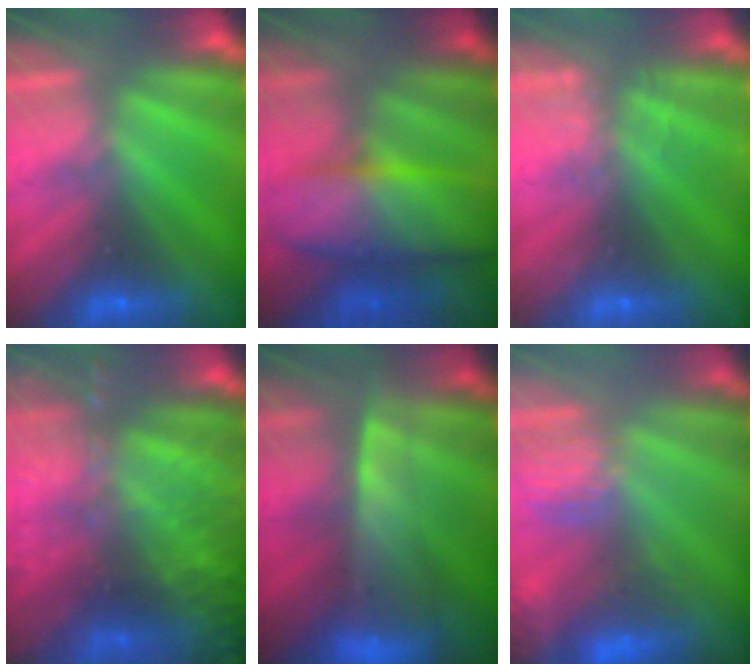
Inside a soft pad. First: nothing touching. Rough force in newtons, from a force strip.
{"total": 7.7}
{"total": 2.4}
{"total": 8.1}
{"total": 9.6}
{"total": 5.4}